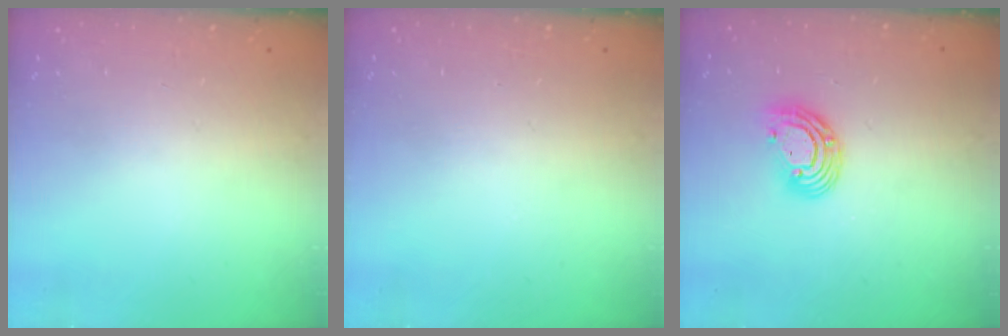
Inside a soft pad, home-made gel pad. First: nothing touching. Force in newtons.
{"total": 0.0}
{"total": 9.5, "press": 9.4, "slide": 1.7}